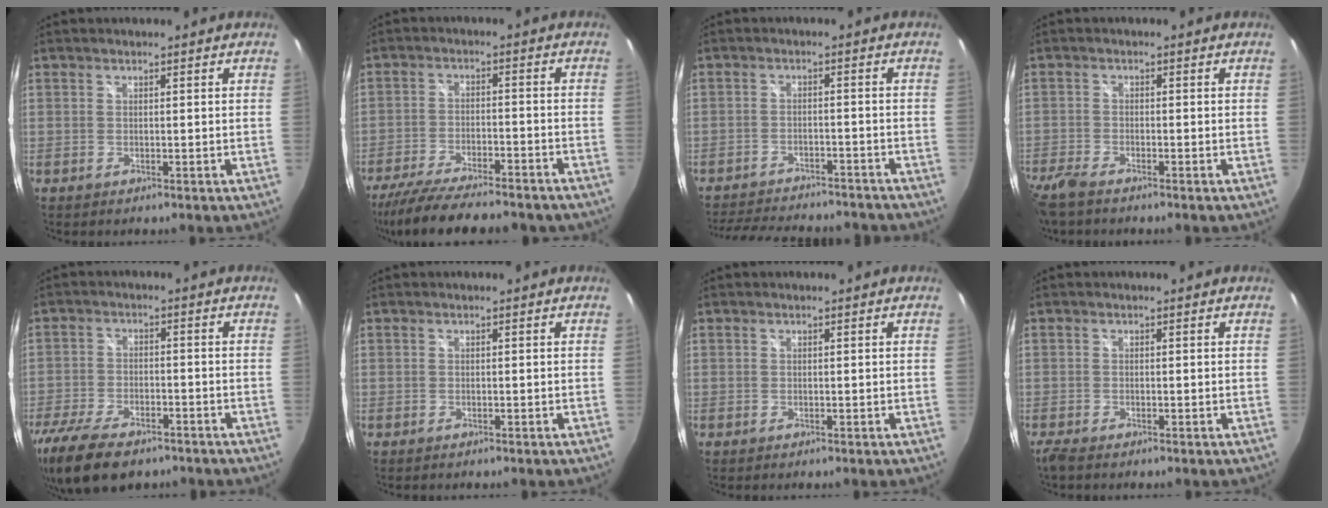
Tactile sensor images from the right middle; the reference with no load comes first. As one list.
[{"total": 19.3, "force": [-16.2, 4.2, 9.6], "torque": [-0.189, -0.037, -0.241]}, {"total": 18.1, "force": [-15.8, 5.0, 7.3], "torque": [-0.150, -0.010, -0.213]}, {"total": 6.3, "force": [-5.2, 1.5, 3.3], "torque": [-0.096, -0.027, -0.103]}, {"total": 16.5, "force": [-11.8, 6.9, 9.2], "torque": [-0.218, -0.042, -0.200]}, {"total": 0.0}, {"total": 0.0}, {"total": 1.7, "force": [-1.4, 0.2, 1.0], "torque": [-0.023, -0.008, -0.028]}]